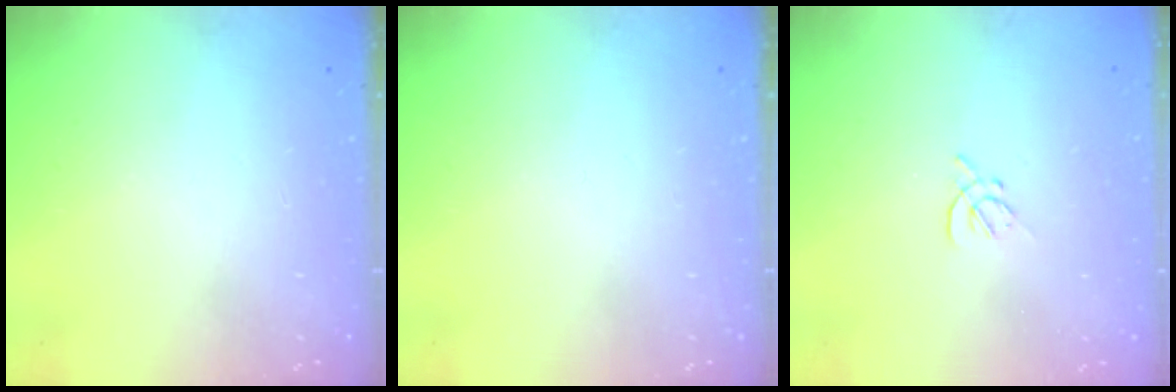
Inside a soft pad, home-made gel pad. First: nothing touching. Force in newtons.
{"total": 0.0}
{"total": 1.6, "press": 1.5, "slide": 0.5}